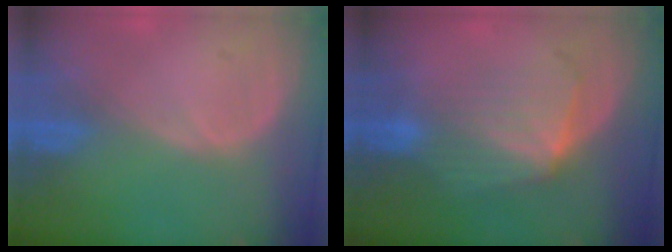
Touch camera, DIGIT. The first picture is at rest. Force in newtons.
{"total": 7.1, "press": 6.5, "slide": 2.9}